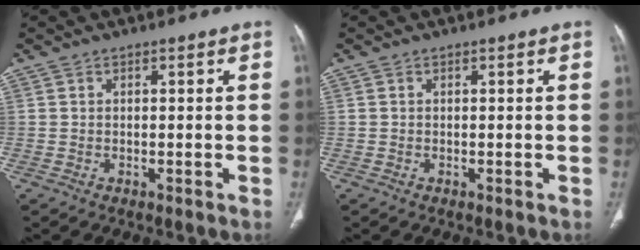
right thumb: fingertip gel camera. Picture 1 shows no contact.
{"total": 0.0}